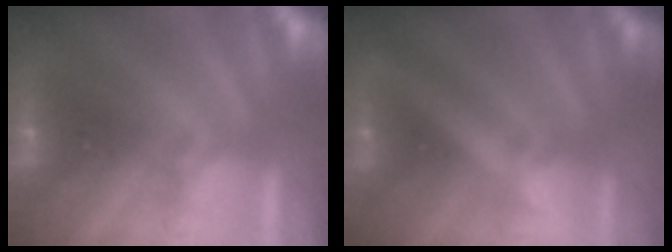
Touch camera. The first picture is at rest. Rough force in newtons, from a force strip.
{"total": 2.4}